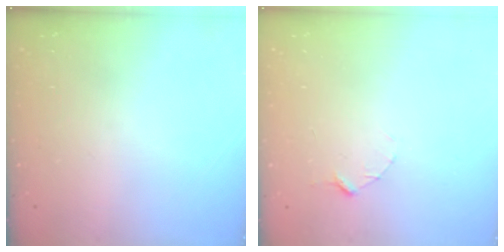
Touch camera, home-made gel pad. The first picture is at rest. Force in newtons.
{"total": 2.9, "press": 2.9, "slide": 0.3}